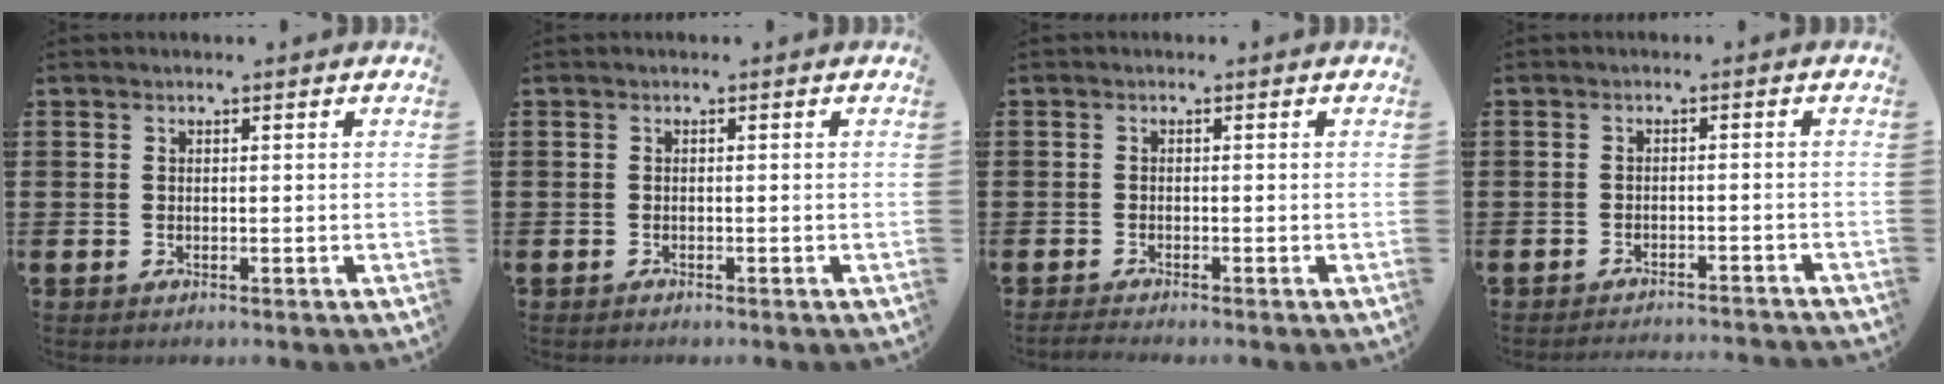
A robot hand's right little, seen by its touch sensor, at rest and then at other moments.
{"total": 0.0}
{"total": 0.8, "force": [-0.8, 0.0, 0.3], "torque": [-0.006, 0.000, -0.015]}
{"total": 1.6, "force": [-1.6, -0.2, 0.0], "torque": [-0.001, 0.005, -0.033]}